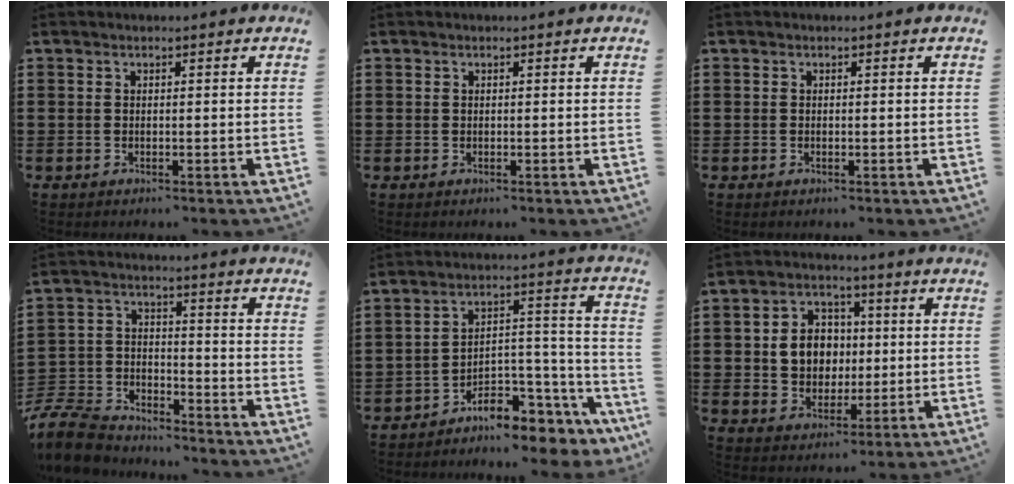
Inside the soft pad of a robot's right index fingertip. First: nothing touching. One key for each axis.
{"total": 0.0}
{"total": 0.0}
{"total": 9.0, "fx": -8.6, "fy": 2.2, "fz": 1.9, "tx": -0.055, "ty": 0.019, "tz": -0.174}
{"total": 6.4, "fx": -5.8, "fy": 2.4, "fz": 1.5, "tx": -0.025, "ty": 0.009, "tz": -0.109}
{"total": 7.2, "fx": 0.3, "fy": 6.2, "fz": 3.5, "tx": -0.072, "ty": 0.015, "tz": 0.003}